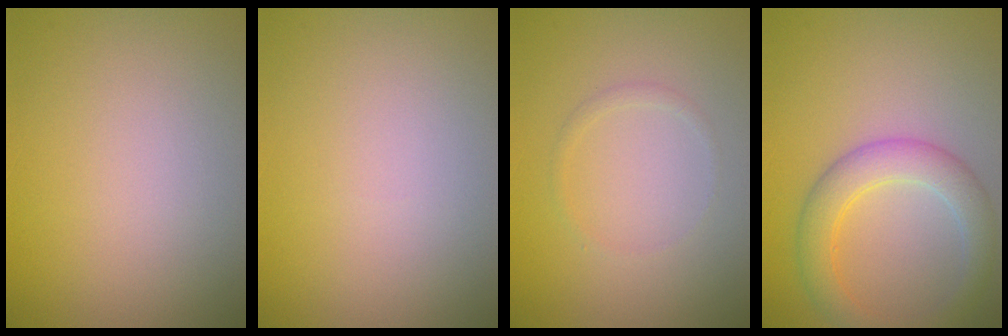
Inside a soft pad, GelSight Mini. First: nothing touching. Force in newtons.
{"total": 0.0}
{"total": 0.7, "press": 0.7, "slide": 0.0}
{"total": 4.2, "press": 4.2, "slide": 0.1}